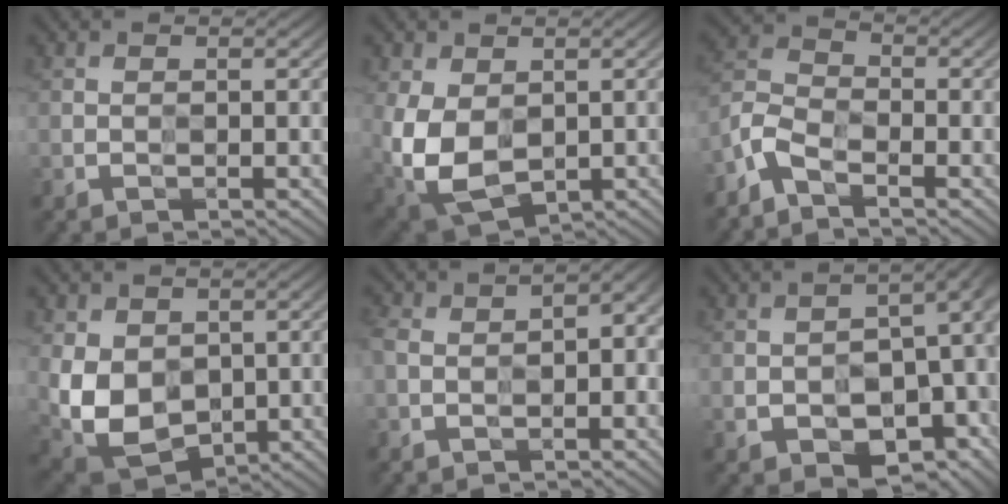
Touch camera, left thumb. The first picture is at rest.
{"total": 9.8, "force": [-0.4, 6.6, 7.2], "torque": [-0.195, -0.021, -0.005]}
{"total": 4.6, "force": [-3.7, 1.8, 2.2], "torque": [-0.052, -0.003, -0.092]}
{"total": 9.2, "force": [-0.3, 7.0, 5.9], "torque": [-0.156, -0.025, -0.004]}
{"total": 8.9, "force": [-1.5, 5.2, 7.0], "torque": [-0.125, -0.007, -0.031]}
{"total": 14.1, "force": [-5.5, 8.4, 9.9], "torque": [-0.134, -0.024, -0.063]}